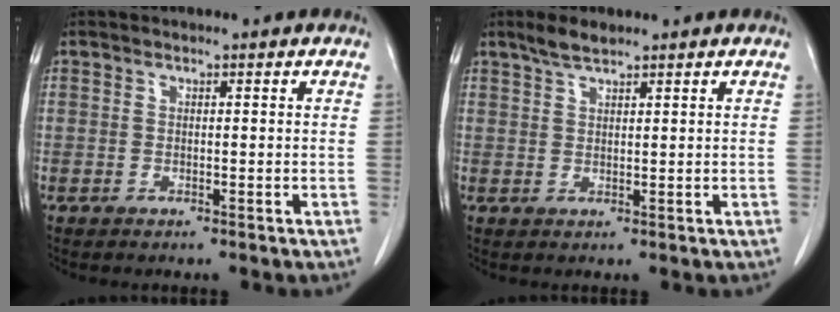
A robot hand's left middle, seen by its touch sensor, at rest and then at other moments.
{"total": 2.8, "force": [2.3, 0.4, 1.5], "torque": [-0.037, 0.004, 0.047]}